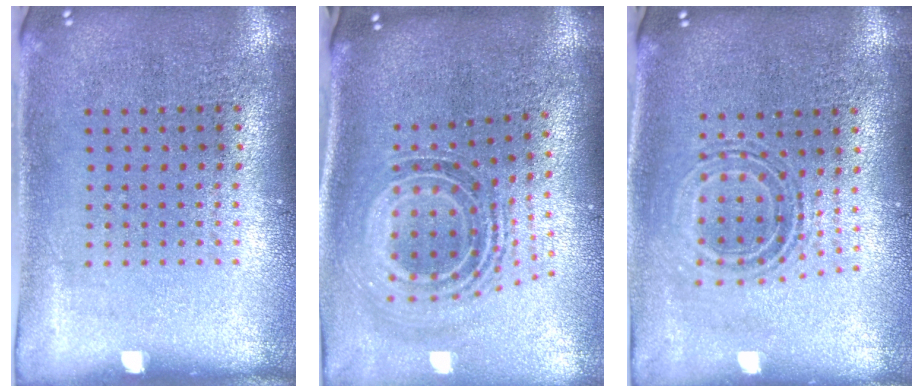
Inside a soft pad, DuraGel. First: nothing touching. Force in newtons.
{"total": 1.6, "press": 1.3, "slide": 0.9}
{"total": 0.7, "press": 0.6, "slide": 0.3}